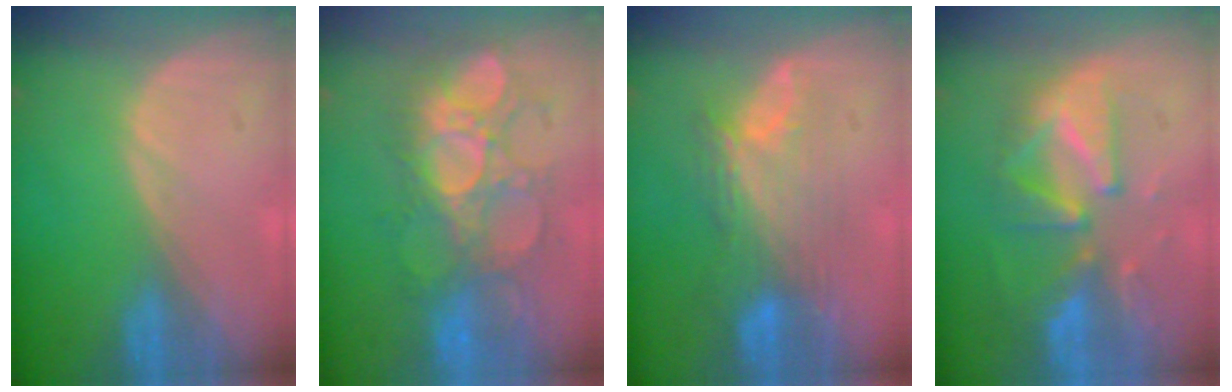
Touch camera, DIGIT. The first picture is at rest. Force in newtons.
{"total": 9.6, "press": 9.6, "slide": 0.1}
{"total": 8.2, "press": 7.6, "slide": 3.1}
{"total": 9.8, "press": 8.6, "slide": 4.7}